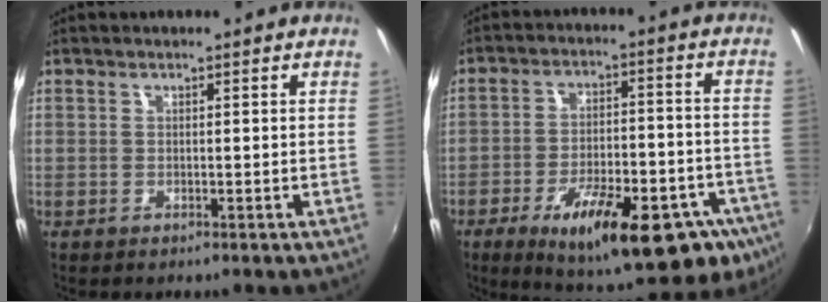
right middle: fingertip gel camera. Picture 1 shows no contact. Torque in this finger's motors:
{"motor_torque": [1.15, -0.99, 0.36, 0.19]}